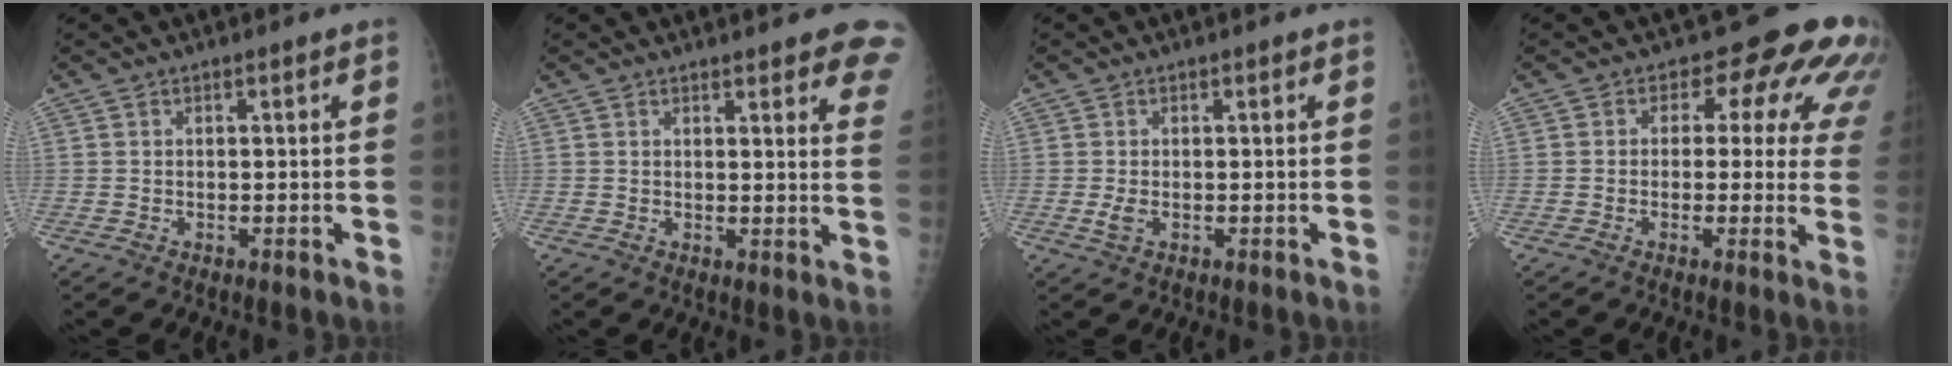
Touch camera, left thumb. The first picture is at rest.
{"total": 10.0, "force": [7.9, 2.5, 5.6], "torque": [-0.030, -0.031, 0.070]}
{"total": 1.7, "force": [-0.3, 0.9, 1.5], "torque": [-0.036, -0.006, -0.006]}
{"total": 12.9, "force": [5.6, 7.6, 8.9], "torque": [-0.051, -0.014, 0.037]}